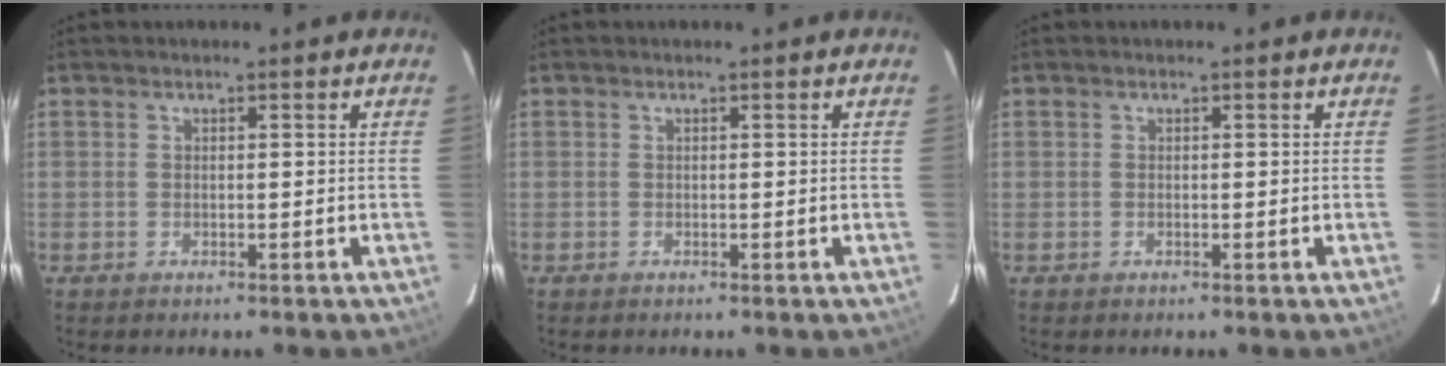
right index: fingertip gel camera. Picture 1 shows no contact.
{"total": 0.0}
{"total": 0.0}